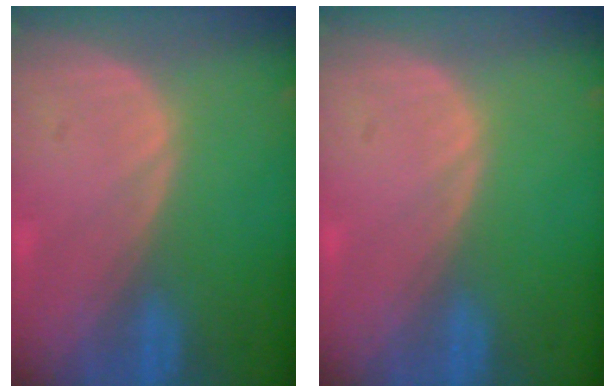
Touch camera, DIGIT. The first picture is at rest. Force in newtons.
{"total": 0.0}